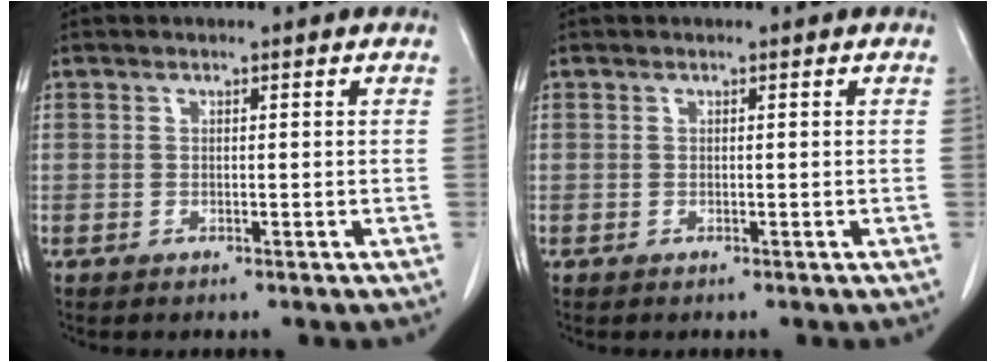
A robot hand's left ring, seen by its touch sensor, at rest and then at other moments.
{"total": 0.0}